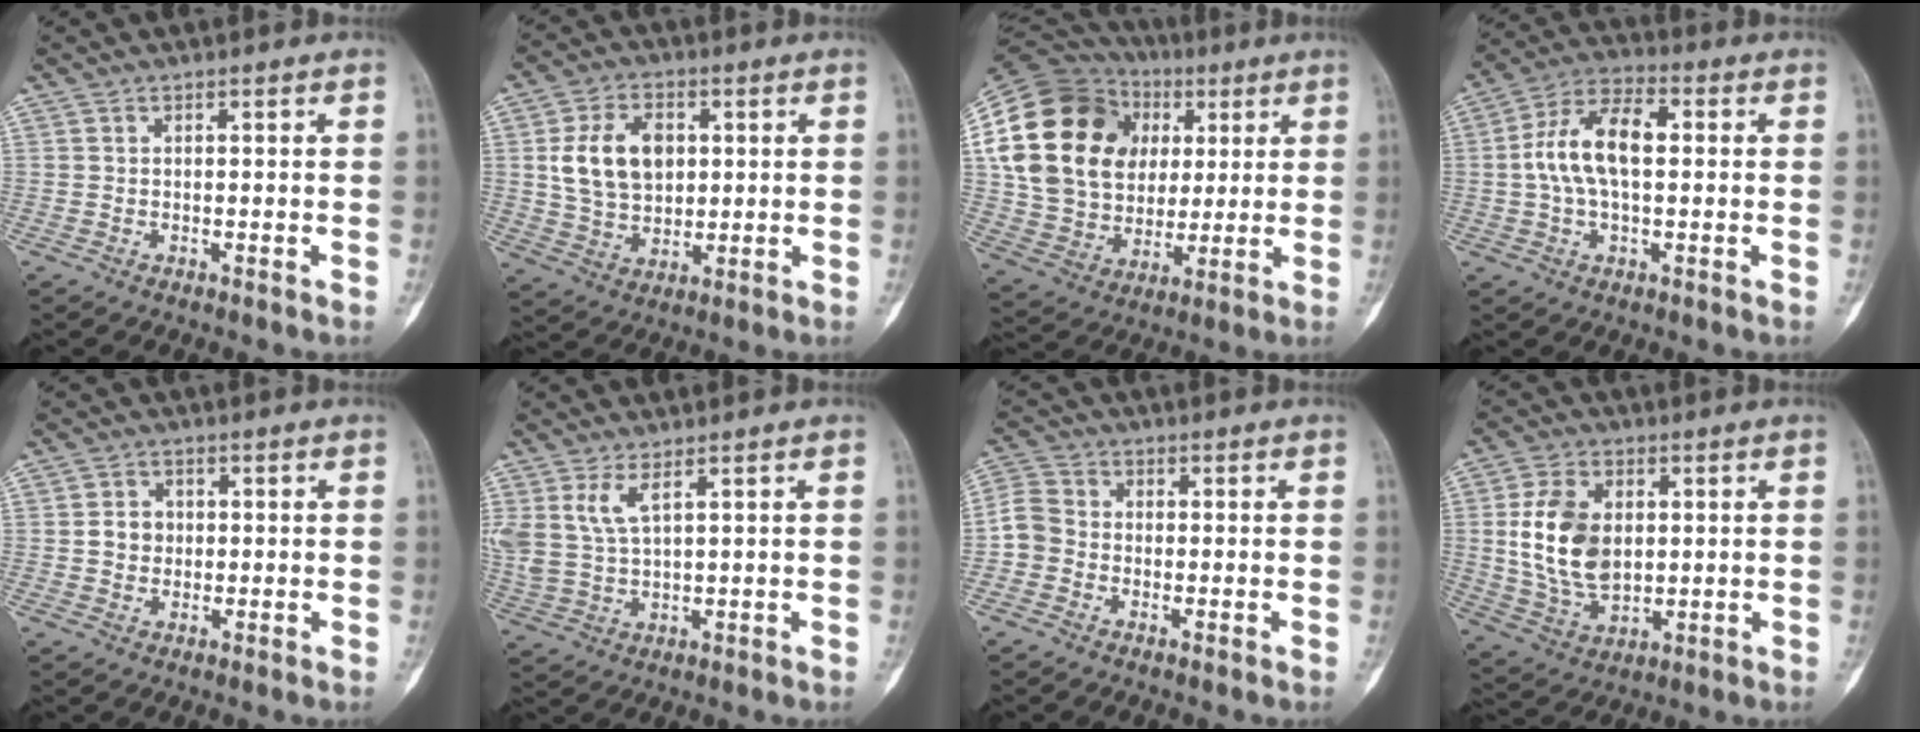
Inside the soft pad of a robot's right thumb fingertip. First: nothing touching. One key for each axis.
{"total": 12.1, "fx": 2.3, "fy": 8.5, "fz": 8.4, "tx": -0.127, "ty": -0.004, "tz": 0.047}
{"total": 26.1, "fx": 6.3, "fy": 19.9, "fz": 15.6, "tx": -0.286, "ty": 0.028, "tz": 0.120}
{"total": 12.2, "fx": 0.8, "fy": 6.4, "fz": 10.3, "tx": -0.201, "ty": 0.028, "tz": 0.008}
{"total": 3.6, "fx": 0.0, "fy": 3.2, "fz": 1.6, "tx": -0.011, "ty": 0.008, "tz": -0.004}
{"total": 6.1, "fx": 2.9, "fy": 2.4, "fz": 4.8, "tx": -0.114, "ty": -0.008, "tz": 0.069}
{"total": 5.3, "fx": -1.5, "fy": 4.7, "fz": 2.2, "tx": -0.037, "ty": 0.017, "tz": -0.042}
{"total": 13.3, "fx": 1.5, "fy": 8.8, "fz": 9.9, "tx": -0.167, "ty": -0.008, "tz": 0.036}